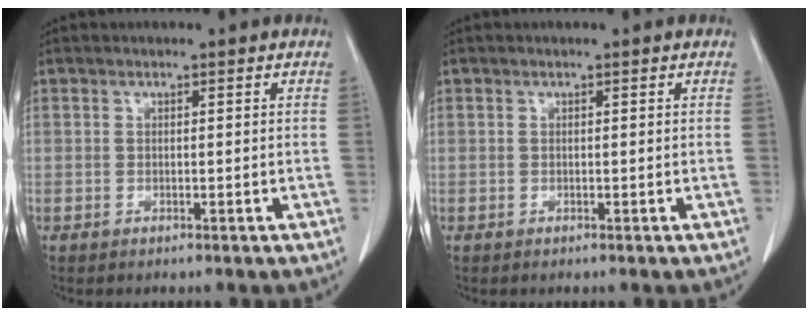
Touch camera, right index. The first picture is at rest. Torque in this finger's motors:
{"motor_torque": [0.00, 0.00, 0.00, 0.00]}